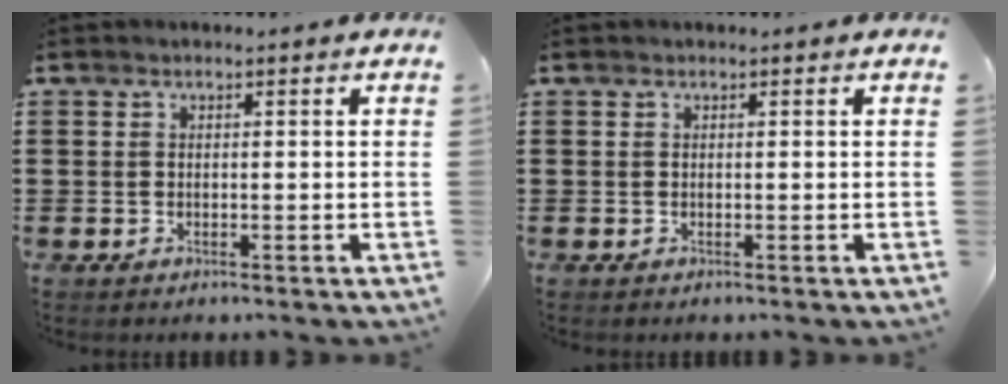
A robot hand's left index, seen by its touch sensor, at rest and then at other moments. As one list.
[{"total": 0.0}]